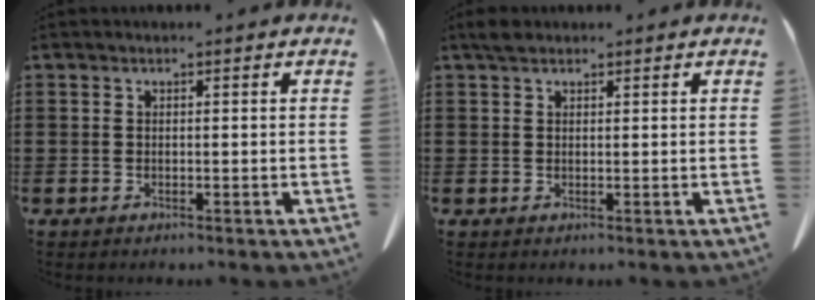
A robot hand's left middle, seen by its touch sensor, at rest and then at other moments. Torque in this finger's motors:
{"motor_torque": [0.58, 0.36, 0.13, 0.01]}